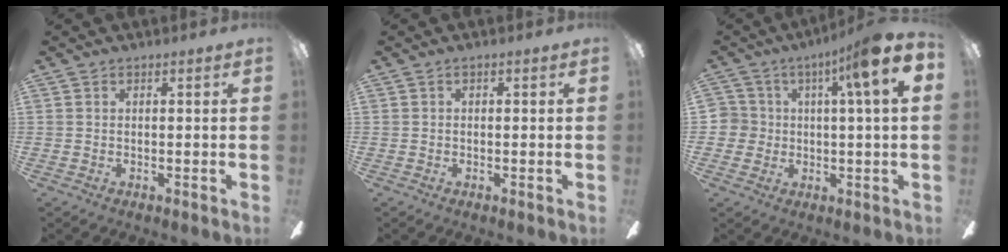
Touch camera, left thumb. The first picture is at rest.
{"total": 0.6, "force": [-0.2, 0.5, 0.3], "torque": [-0.005, 0.003, -0.004]}
{"total": 9.5, "force": [3.7, 4.2, 7.7], "torque": [-0.121, -0.007, 0.059]}